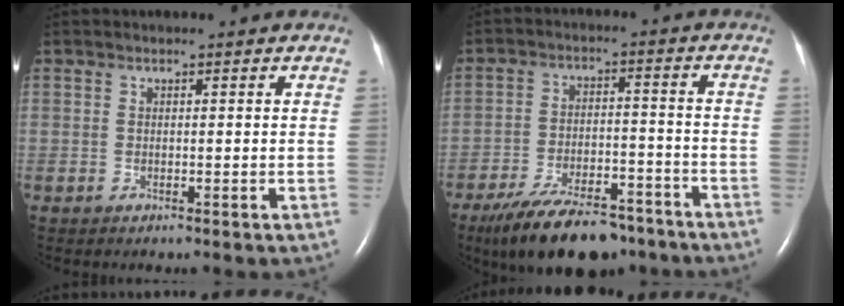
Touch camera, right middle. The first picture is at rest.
{"total": 15.2, "force": [-12.0, 5.1, 7.8], "torque": [-0.129, -0.001, -0.190]}